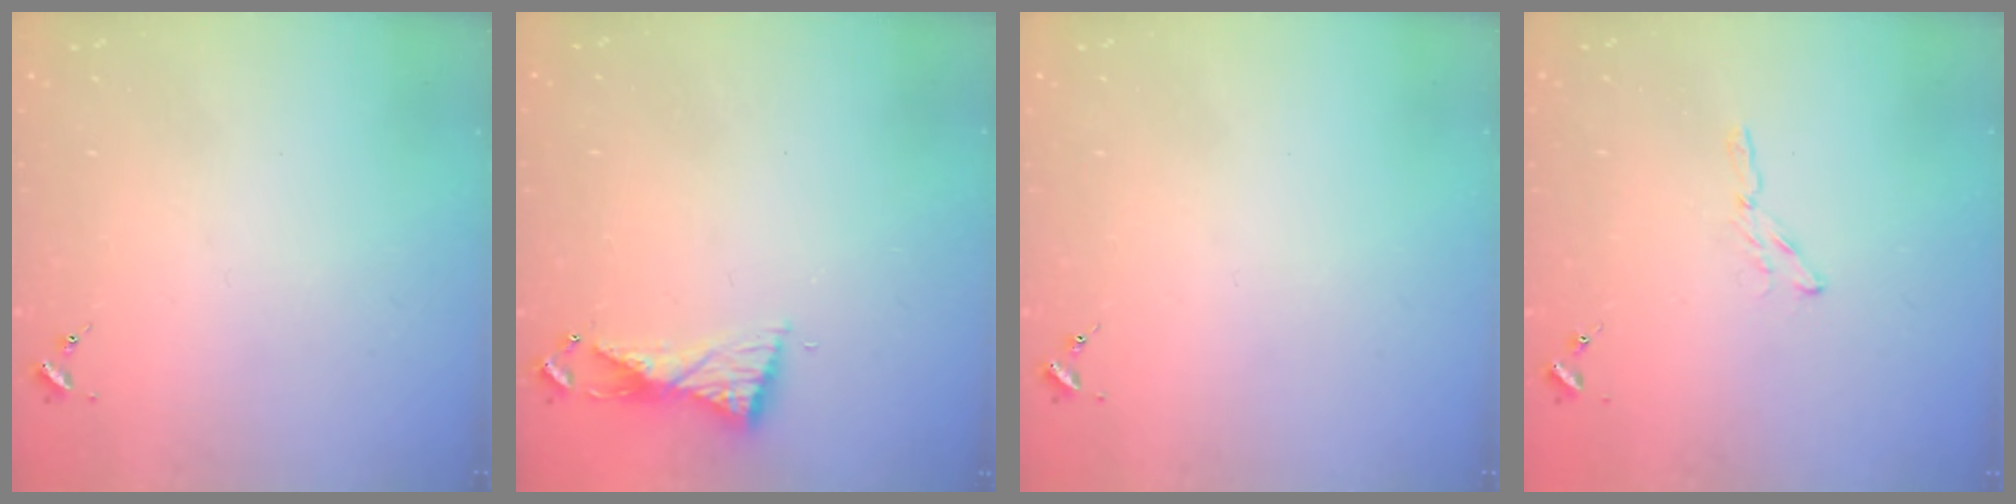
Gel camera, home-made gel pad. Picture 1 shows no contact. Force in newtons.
{"total": 6.3, "press": 6.3, "slide": 0.6}
{"total": 0.0}
{"total": 2.4, "press": 2.4, "slide": 0.2}